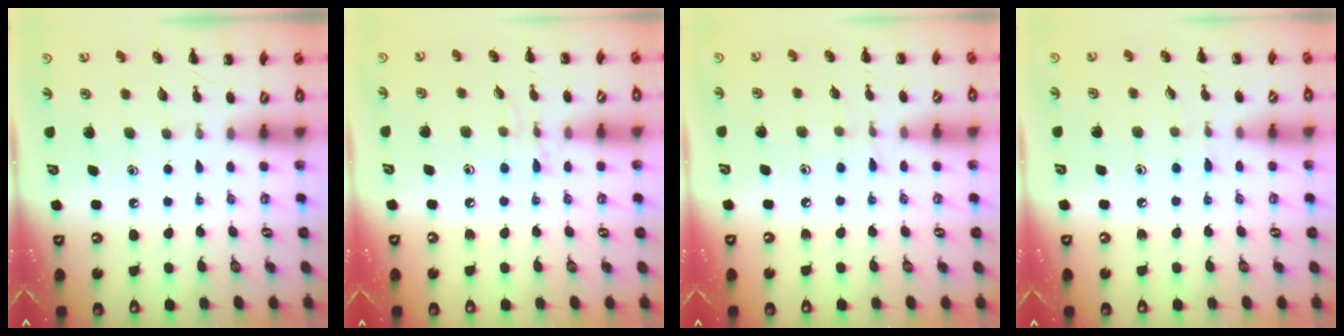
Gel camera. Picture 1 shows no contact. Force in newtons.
{"total": 6.7, "press": 6.6, "slide": 1.5}
{"total": 6.0, "press": 5.5, "slide": 2.3}
{"total": 4.7, "press": 4.2, "slide": 2.1}